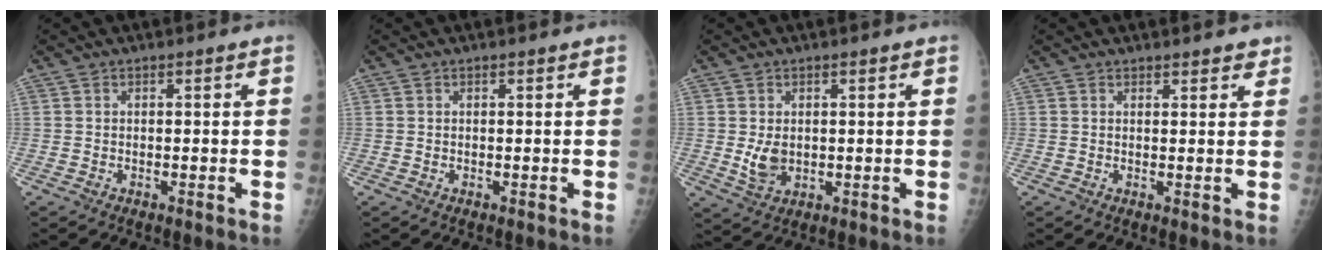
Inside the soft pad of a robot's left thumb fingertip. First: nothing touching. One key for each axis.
{"total": 0.0}
{"total": 4.2, "fx": 0.3, "fy": 3.0, "fz": 3.0, "tx": -0.044, "ty": -0.010, "tz": 0.015}
{"total": 2.6, "fx": 2.3, "fy": 1.0, "fz": 0.9, "tx": 0.009, "ty": -0.008, "tz": 0.024}